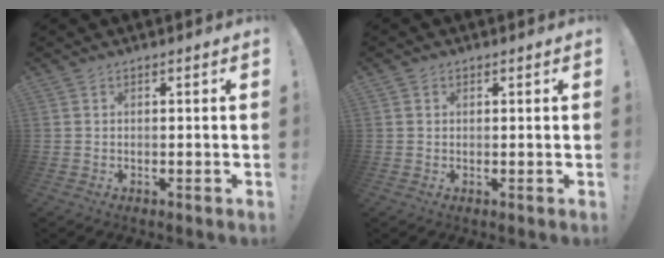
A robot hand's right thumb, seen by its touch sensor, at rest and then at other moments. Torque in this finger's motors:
{"motor_torque": [-0.32, -0.28, -0.42, 0.07, 0.04]}